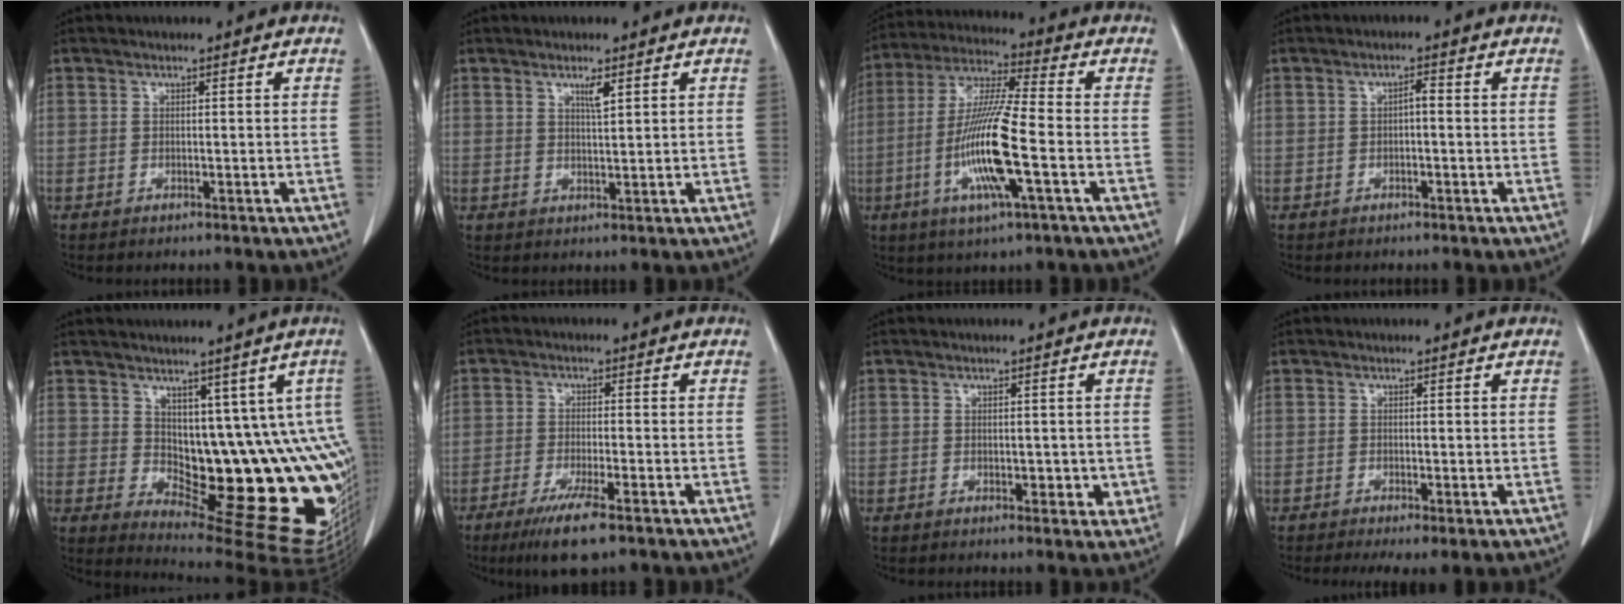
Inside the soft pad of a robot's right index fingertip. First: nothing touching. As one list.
[{"total": 2.3, "force": [1.4, 0.2, 1.8], "torque": [-0.035, -0.003, 0.028]}, {"total": 14.0, "force": [-3.7, 0.7, 13.5], "torque": [-0.275, -0.011, -0.075]}, {"total": 1.3, "force": [0.0, 0.5, 1.2], "torque": [-0.020, 0.005, 0.002]}, {"total": 15.1, "force": [2.7, 6.8, 13.2], "torque": [-0.142, -0.003, 0.054]}, {"total": 6.3, "force": [-4.0, 0.5, 4.8], "torque": [-0.091, -0.017, -0.065]}, {"total": 2.4, "force": [0.0, 1.8, 1.7], "torque": [-0.016, 0.000, 0.006]}, {"total": 3.5, "force": [-1.3, 0.9, 3.1], "torque": [-0.051, -0.007, -0.014]}]